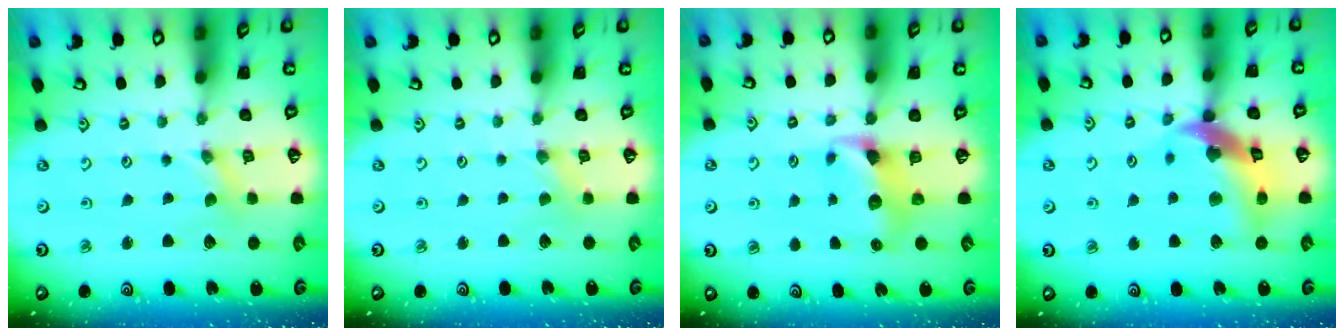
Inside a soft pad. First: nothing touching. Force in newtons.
{"total": 0.0}
{"total": 7.0, "press": 7.0, "slide": 0.7}
{"total": 15.8, "press": 15.6, "slide": 2.0}